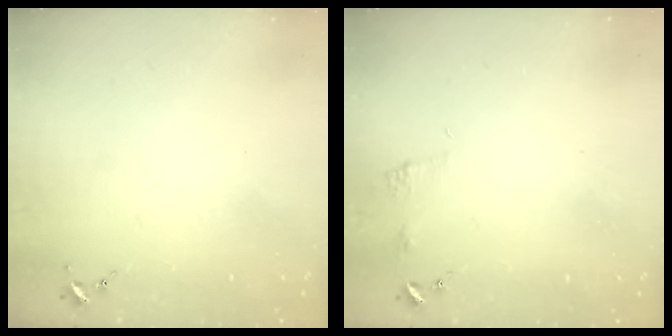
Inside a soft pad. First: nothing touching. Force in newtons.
{"total": 5.1, "press": 5.0, "slide": 0.7}